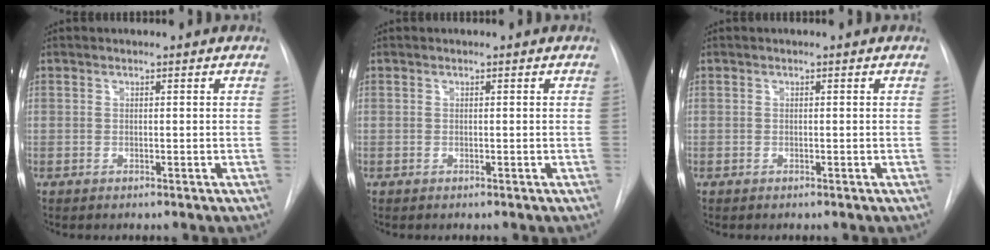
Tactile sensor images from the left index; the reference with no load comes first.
{"total": 0.0}
{"total": 0.0}